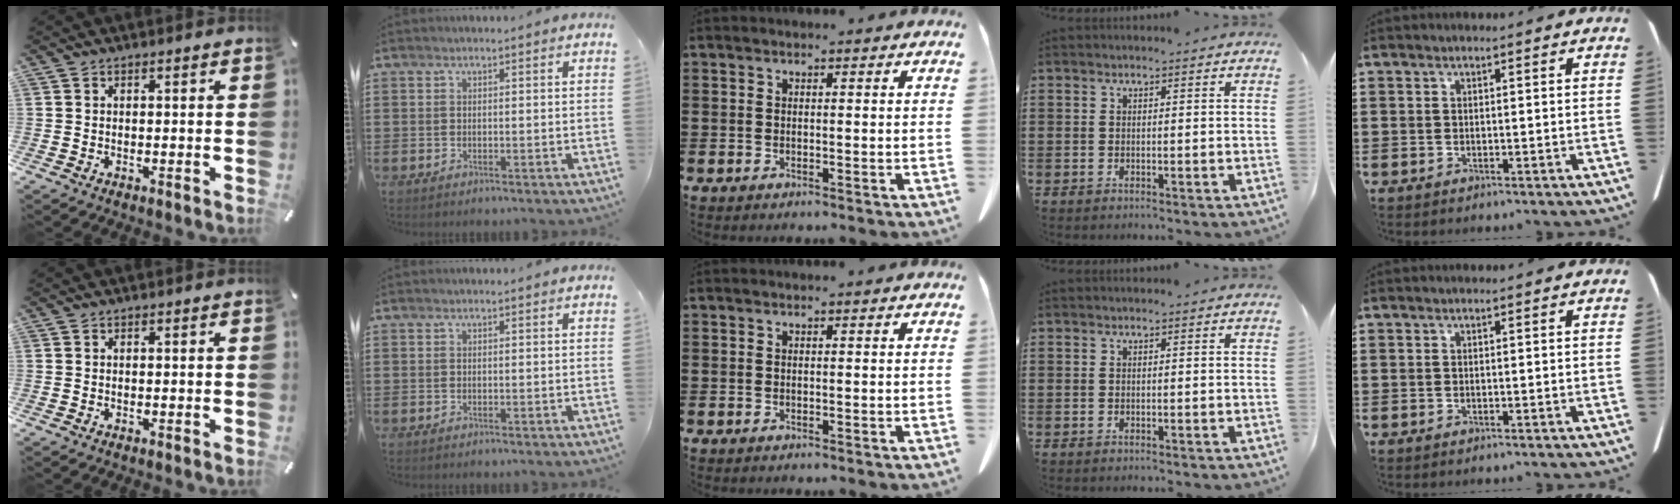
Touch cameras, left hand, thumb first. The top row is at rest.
{}